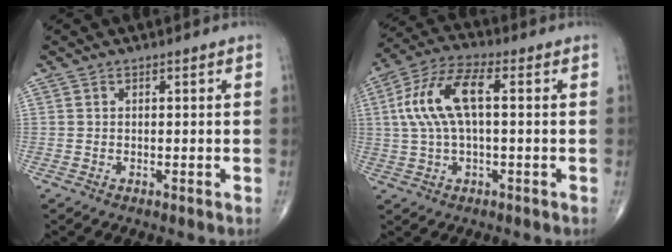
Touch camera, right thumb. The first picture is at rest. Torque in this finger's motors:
{"motor_torque": [0.34, 0.26, 1.40, 0.39, 0.18]}